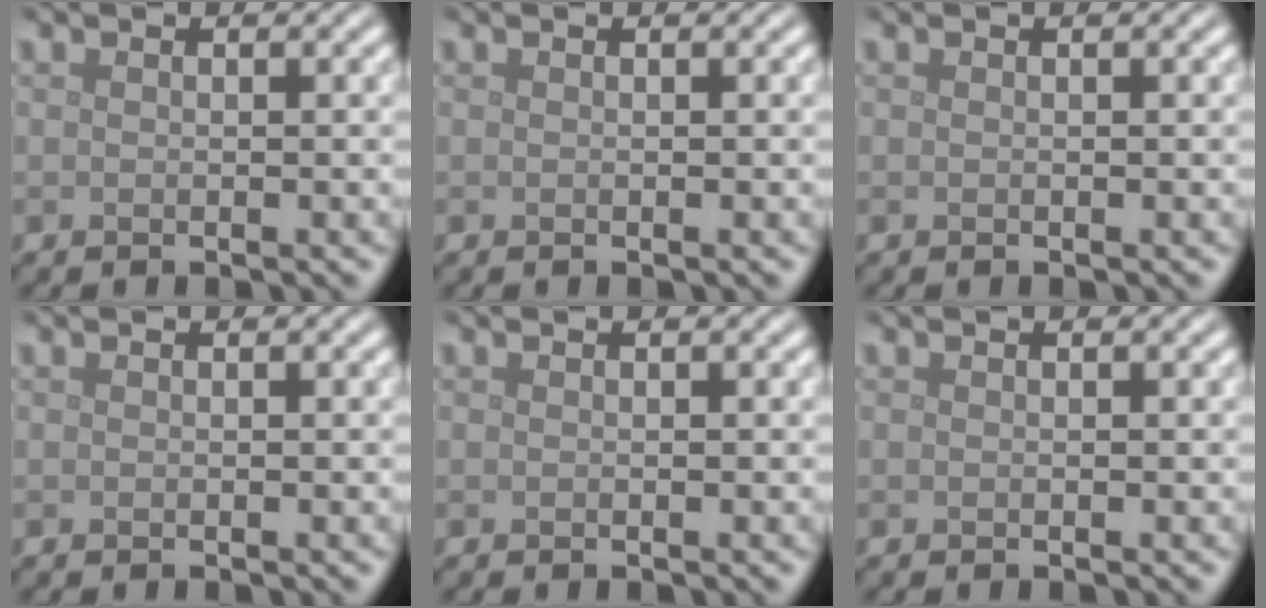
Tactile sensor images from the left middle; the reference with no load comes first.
{"total": 0.0}
{"total": 0.0}
{"total": 0.0}
{"total": 0.0}
{"total": 0.0}